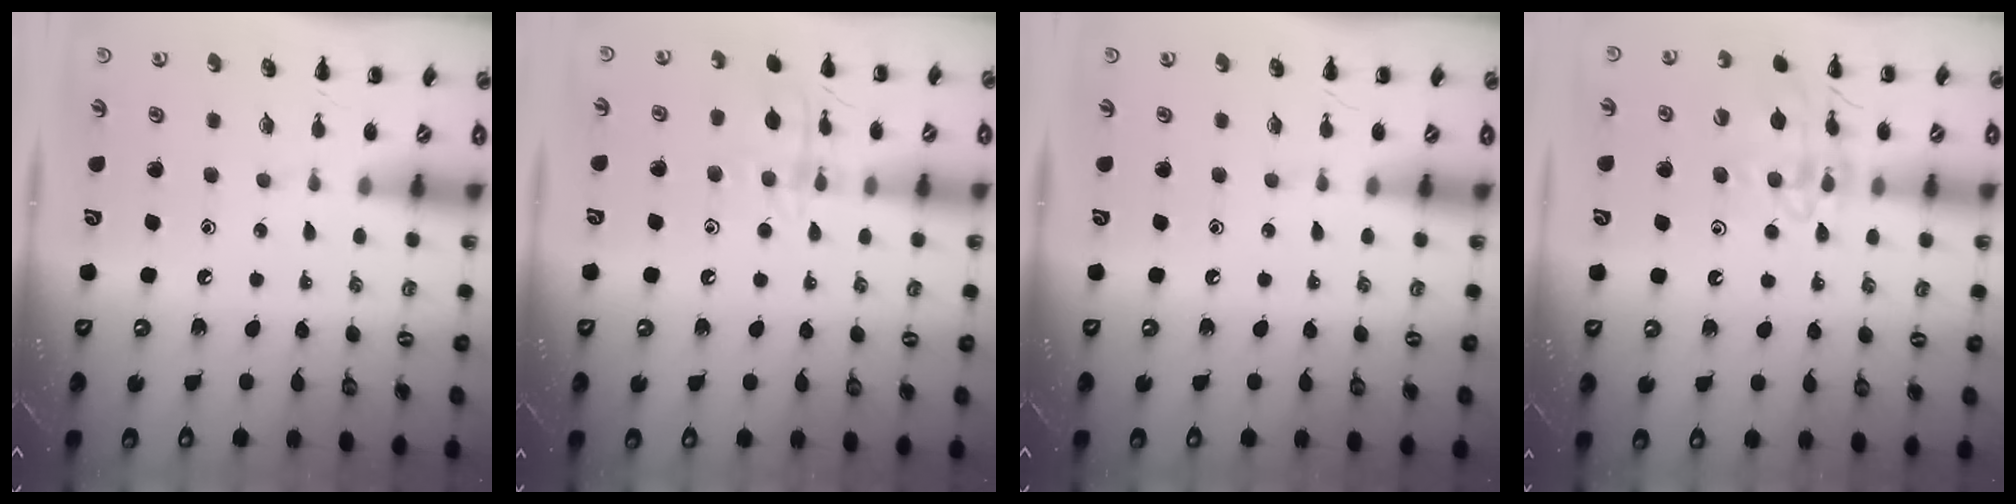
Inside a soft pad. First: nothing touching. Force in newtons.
{"total": 10.8, "press": 10.7, "slide": 0.6}
{"total": 0.0}
{"total": 14.8, "press": 14.7, "slide": 1.2}